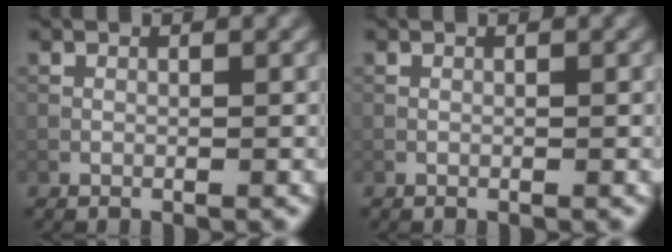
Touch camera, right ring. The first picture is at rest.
{"total": 0.0}